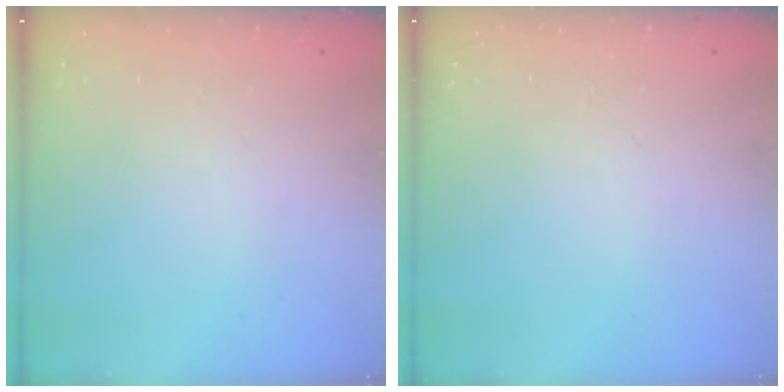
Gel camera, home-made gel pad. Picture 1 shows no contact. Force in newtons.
{"total": 0.0}